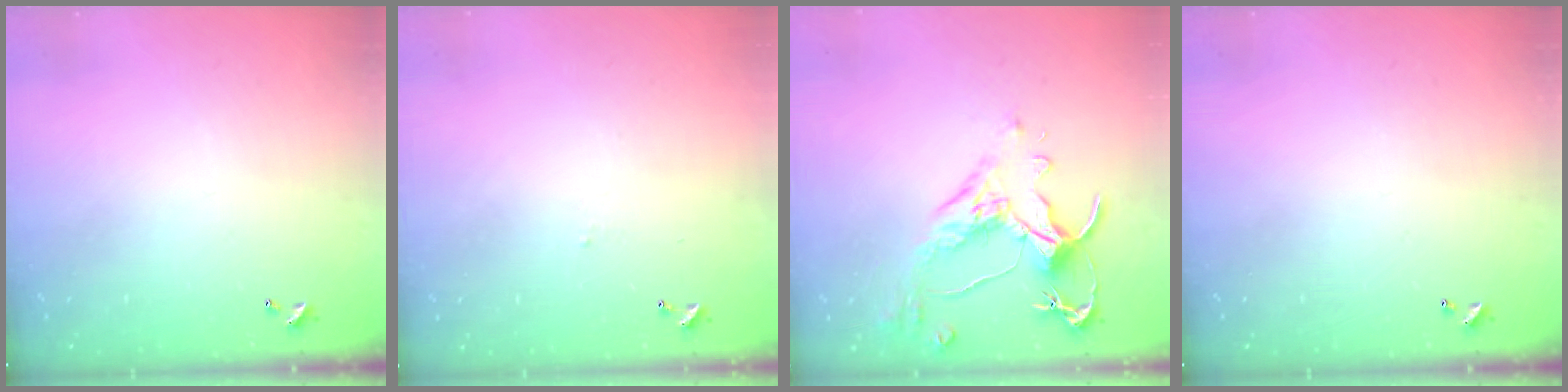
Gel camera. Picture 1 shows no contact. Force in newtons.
{"total": 2.1, "press": 2.1, "slide": 0.2}
{"total": 2.6, "press": 2.2, "slide": 1.3}
{"total": 0.0}